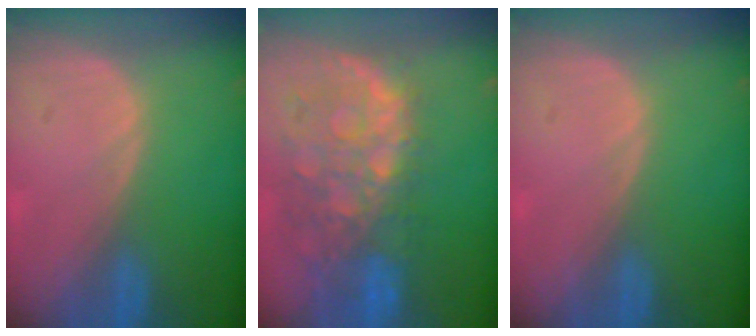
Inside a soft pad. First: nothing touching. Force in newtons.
{"total": 11.5, "press": 9.7, "slide": 6.2}
{"total": 0.0}